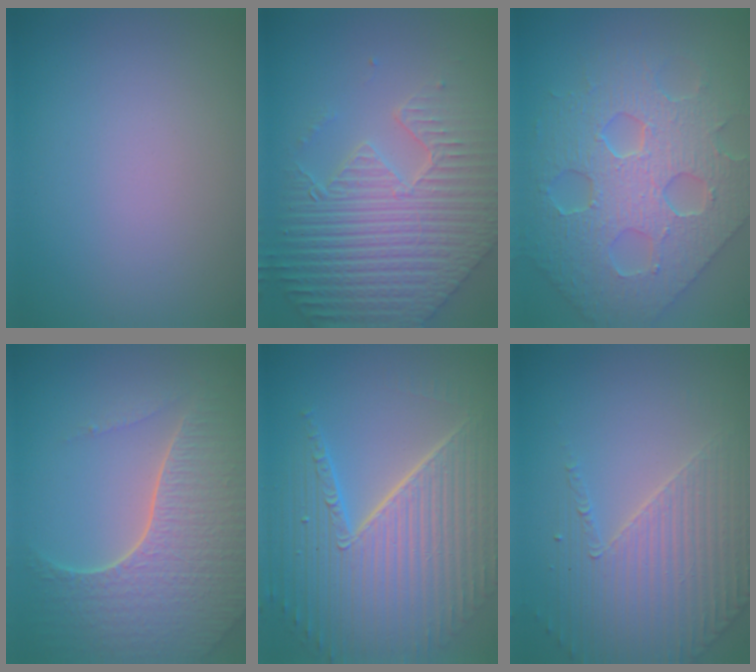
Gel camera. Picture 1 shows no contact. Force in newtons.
{"total": 9.3, "press": 6.6, "slide": 6.5}
{"total": 7.7, "press": 6.5, "slide": 4.0}
{"total": 7.2, "press": 5.2, "slide": 4.9}
{"total": 10.2, "press": 6.6, "slide": 7.8}
{"total": 3.8, "press": 3.6, "slide": 1.1}